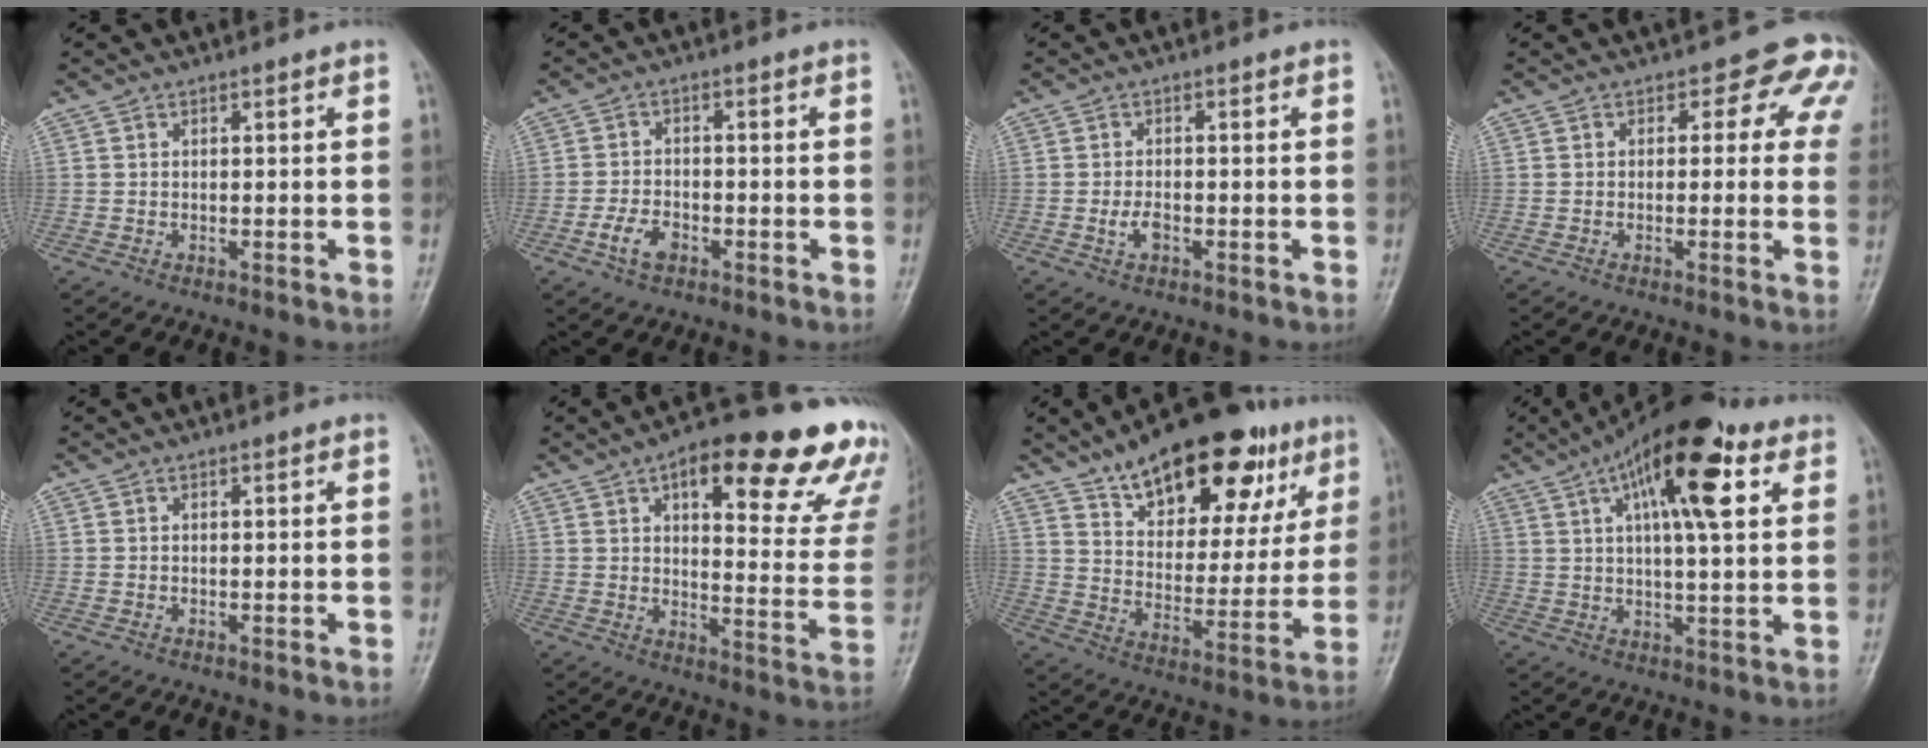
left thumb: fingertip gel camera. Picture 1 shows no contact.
{"total": 4.4, "force": [-2.3, 2.7, 2.5], "torque": [-0.042, 0.015, -0.046]}
{"total": 2.4, "force": [-1.0, 1.5, 1.6], "torque": [-0.028, 0.006, -0.019]}
{"total": 6.7, "force": [2.3, 4.7, 4.2], "torque": [0.005, 0.002, 0.006]}
{"total": 0.0}
{"total": 25.6, "force": [15.3, 8.9, 18.5], "torque": [-0.191, -0.045, 0.189]}
{"total": 24.9, "force": [15.0, 11.4, 16.3], "torque": [-0.194, -0.032, 0.231]}
{"total": 17.3, "force": [7.3, 5.9, 14.5], "torque": [-0.205, 0.002, 0.108]}